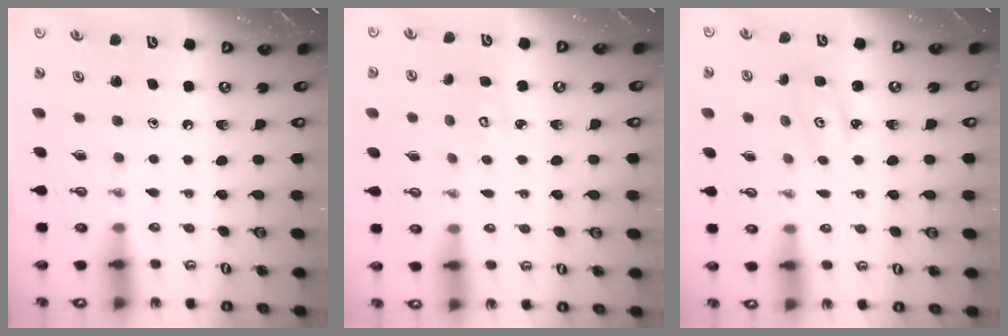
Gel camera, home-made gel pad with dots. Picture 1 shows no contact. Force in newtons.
{"total": 3.1, "press": 3.1, "slide": 0.2}
{"total": 2.9, "press": 2.9, "slide": 0.4}